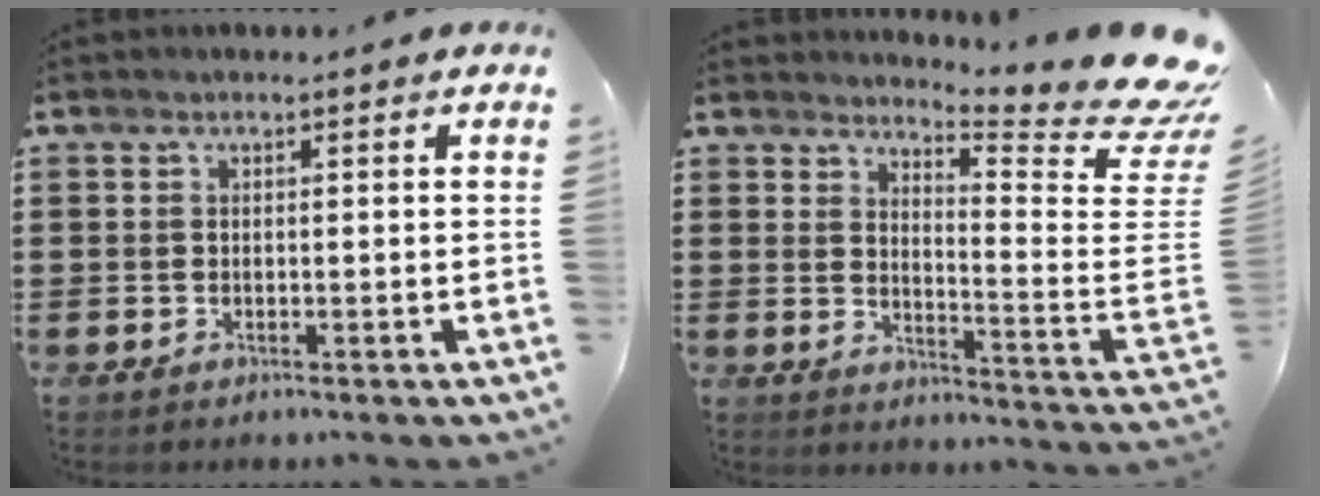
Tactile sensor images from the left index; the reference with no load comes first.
{"total": 7.1, "force": [6.2, 0.0, 3.5], "torque": [-0.073, -0.067, 0.105]}